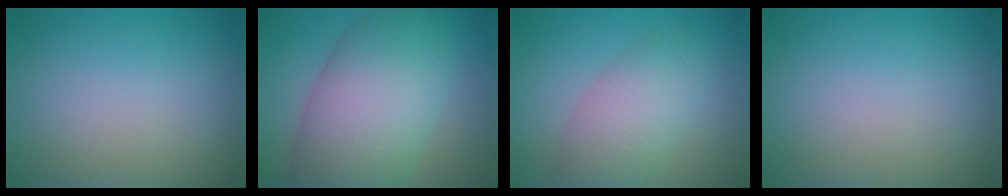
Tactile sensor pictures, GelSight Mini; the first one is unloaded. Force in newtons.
{"total": 10.8, "press": 10.8, "slide": 0.4}
{"total": 4.9, "press": 4.9, "slide": 0.2}
{"total": 0.0}